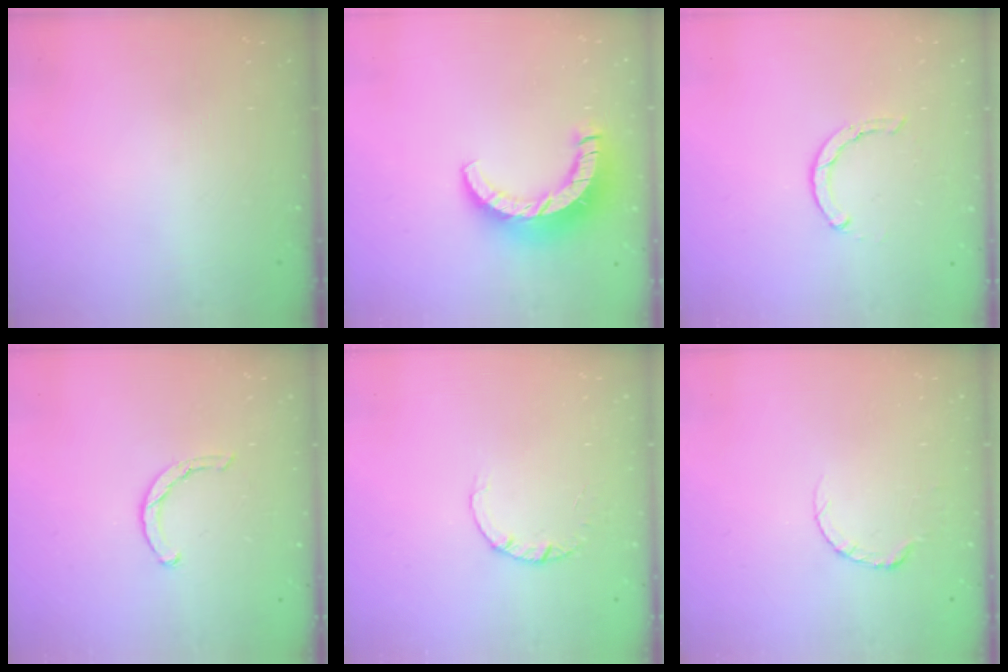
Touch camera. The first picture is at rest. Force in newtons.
{"total": 11.4, "press": 11.3, "slide": 1.1}
{"total": 1.5, "press": 1.5, "slide": 0.2}
{"total": 1.9, "press": 1.9, "slide": 0.3}
{"total": 1.8, "press": 1.8, "slide": 0.1}
{"total": 3.9, "press": 3.8, "slide": 0.5}